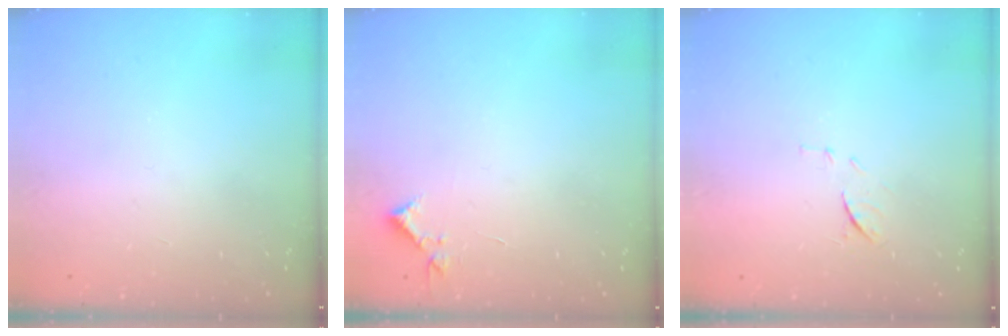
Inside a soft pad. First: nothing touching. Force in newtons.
{"total": 3.6, "press": 3.6, "slide": 0.5}
{"total": 6.2, "press": 6.2, "slide": 1.0}